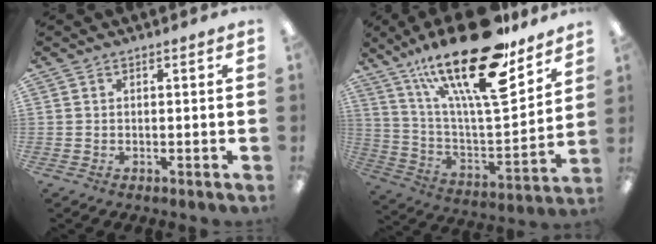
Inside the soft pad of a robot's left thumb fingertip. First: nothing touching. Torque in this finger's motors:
{"motor_torque": [1.22, 0.39, 1.96, -0.81, 0.26]}